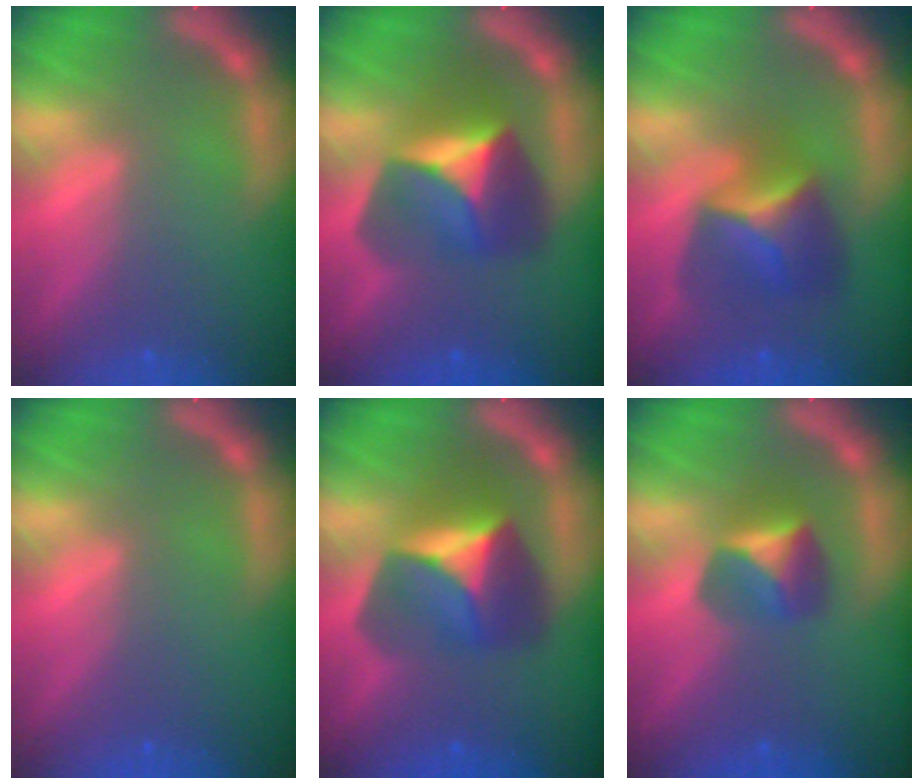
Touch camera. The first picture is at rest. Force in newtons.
{"total": 6.9}
{"total": 5.4}
{"total": 0.0}
{"total": 6.9}
{"total": 3.4}